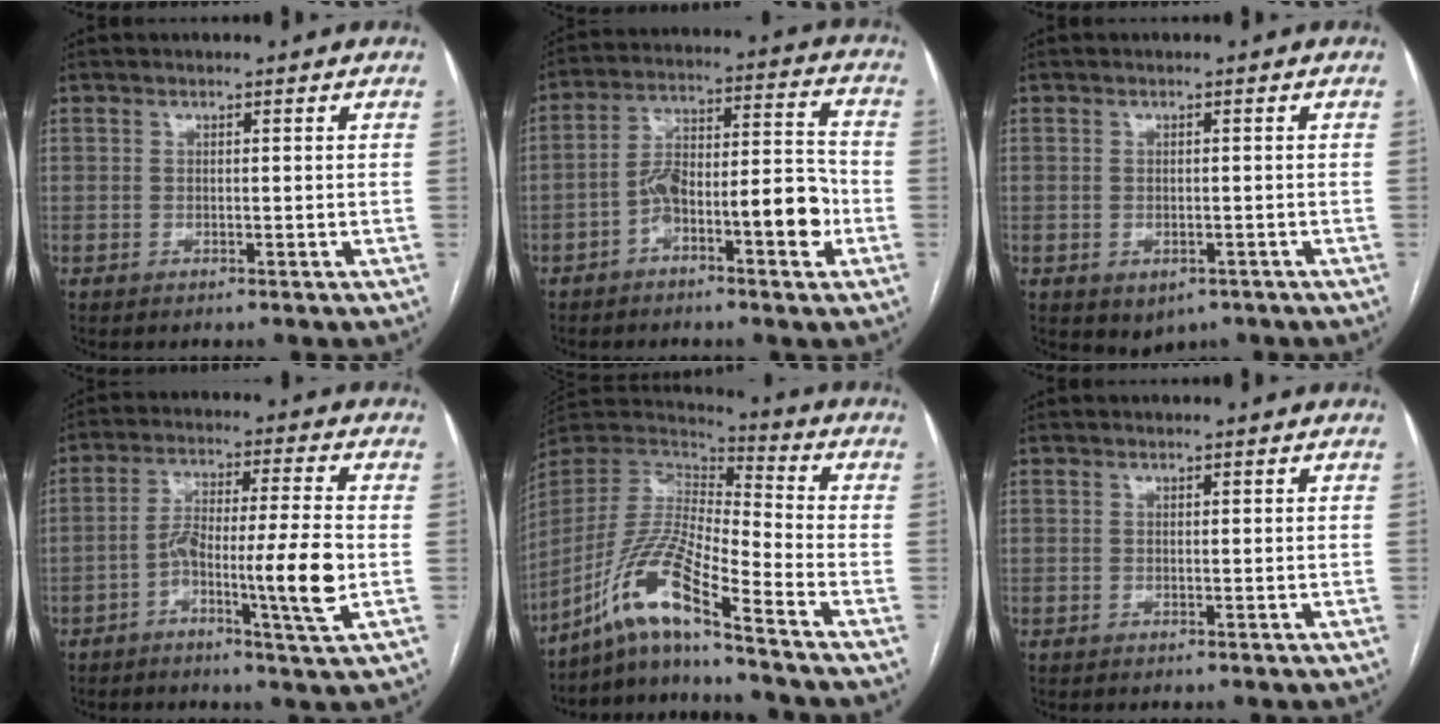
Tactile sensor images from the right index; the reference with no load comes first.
{"total": 11.9, "force": [-4.4, 3.3, 10.5], "torque": [-0.168, 0.039, -0.067]}
{"total": 3.3, "force": [-1.7, 2.3, 1.7], "torque": [-0.020, -0.002, -0.011]}
{"total": 10.6, "force": [-3.2, -0.1, 10.1], "torque": [-0.183, 0.008, -0.056]}
{"total": 13.6, "force": [-10.2, -0.6, 9.0], "torque": [-0.187, 0.000, -0.196]}
{"total": 0.0}